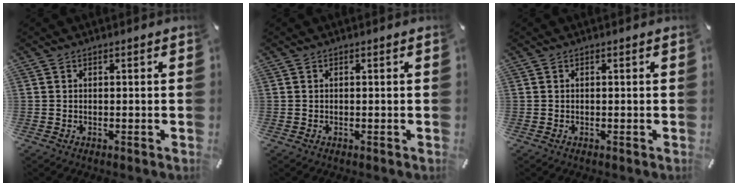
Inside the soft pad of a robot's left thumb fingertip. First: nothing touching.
{"total": 0.0}
{"total": 0.0}